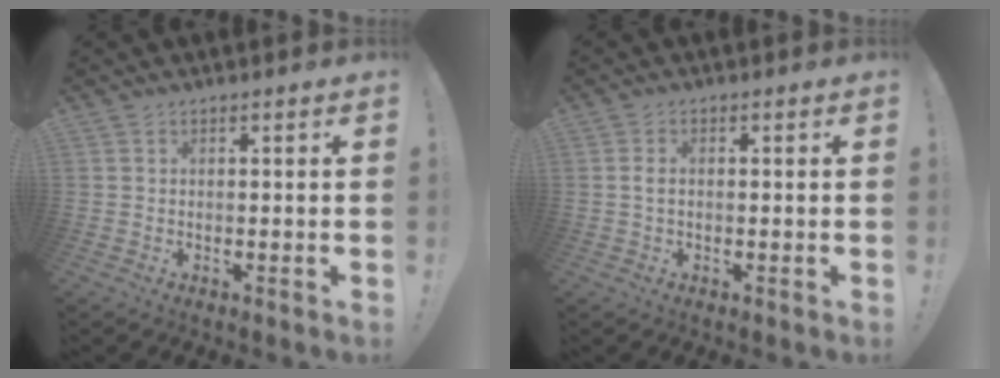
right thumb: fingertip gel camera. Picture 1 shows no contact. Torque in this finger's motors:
{"motor_torque": [-0.38, -0.01, 0.04, 0.21, -0.01]}